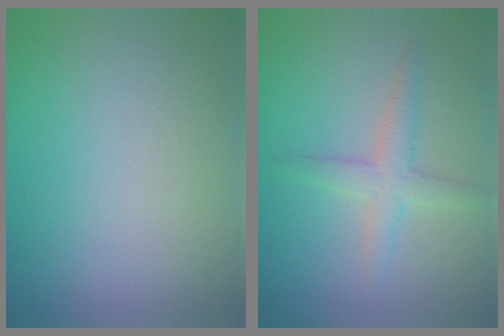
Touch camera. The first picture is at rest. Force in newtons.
{"total": 2.5, "press": 2.5, "slide": 0.1}